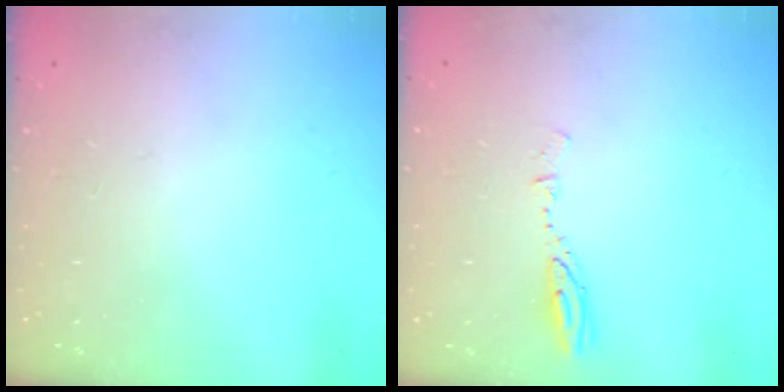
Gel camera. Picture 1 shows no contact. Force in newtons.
{"total": 4.0, "press": 4.0, "slide": 0.3}